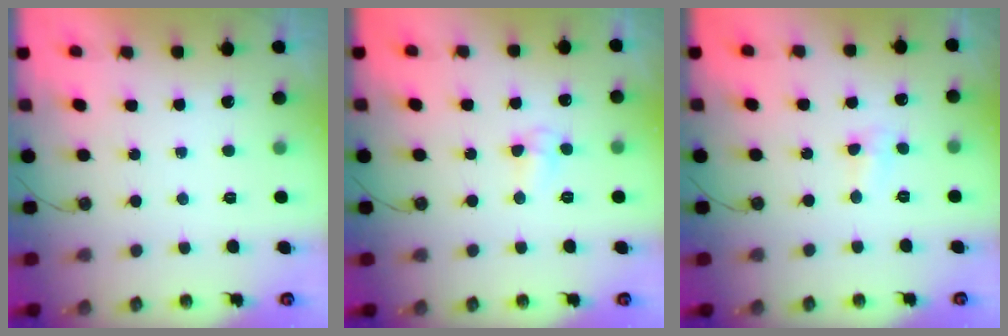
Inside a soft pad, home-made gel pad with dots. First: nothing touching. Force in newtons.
{"total": 4.5, "press": 4.4, "slide": 0.7}
{"total": 3.8, "press": 3.8, "slide": 0.5}